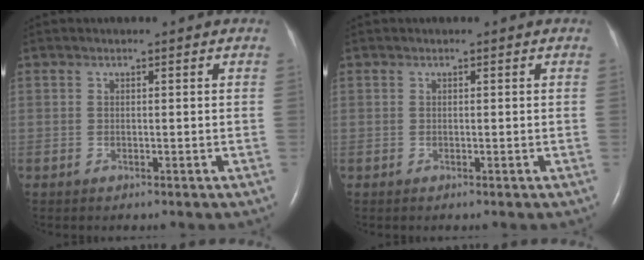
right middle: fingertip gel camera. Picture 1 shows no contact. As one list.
[{"total": 0.0}]